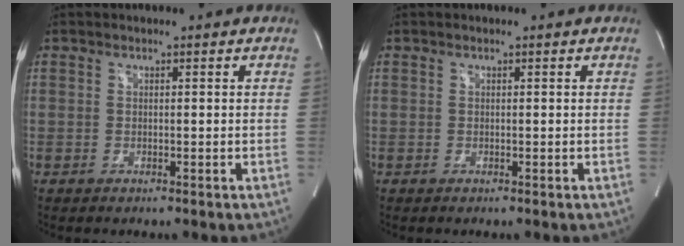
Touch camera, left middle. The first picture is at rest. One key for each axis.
{"total": 0.0}